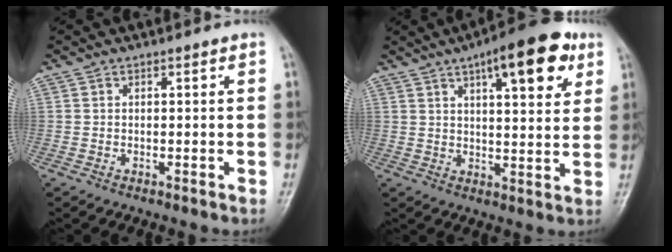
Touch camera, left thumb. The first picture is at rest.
{"total": 14.3, "force": [7.2, 4.9, 11.4], "torque": [-0.132, -0.017, 0.096]}